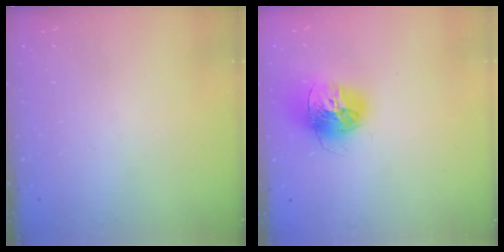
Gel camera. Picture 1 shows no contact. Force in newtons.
{"total": 15.7, "press": 15.6, "slide": 1.6}